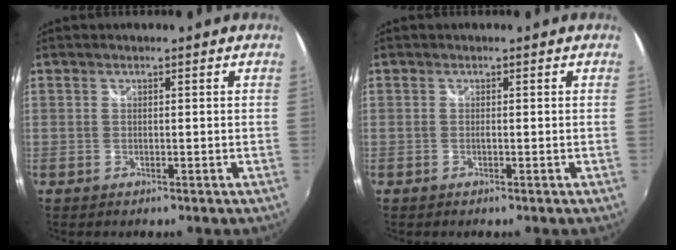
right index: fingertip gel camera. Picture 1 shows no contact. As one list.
[{"total": 0.6, "force": [-0.4, -0.1, 0.5], "torque": [-0.007, 0.000, -0.006]}]